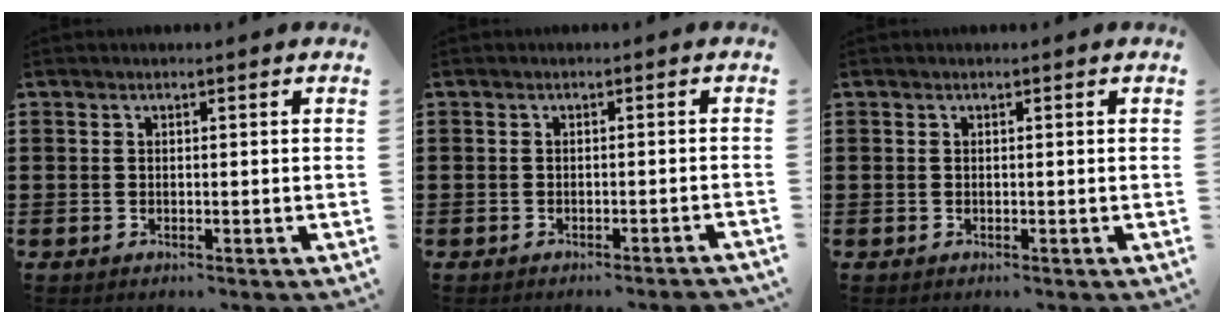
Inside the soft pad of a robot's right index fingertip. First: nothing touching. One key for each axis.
{"total": 1.1, "fx": -1.0, "fy": -0.1, "fz": 0.4, "tx": -0.007, "ty": 0.000, "tz": -0.021}
{"total": 0.0}